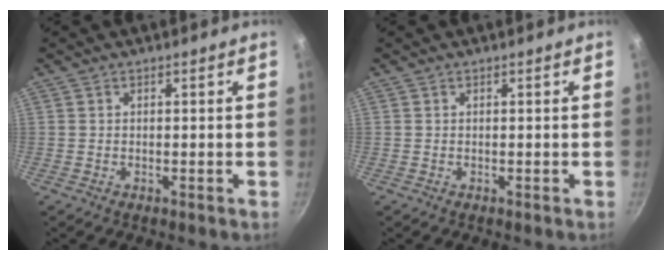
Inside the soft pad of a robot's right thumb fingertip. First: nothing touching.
{"total": 0.0}